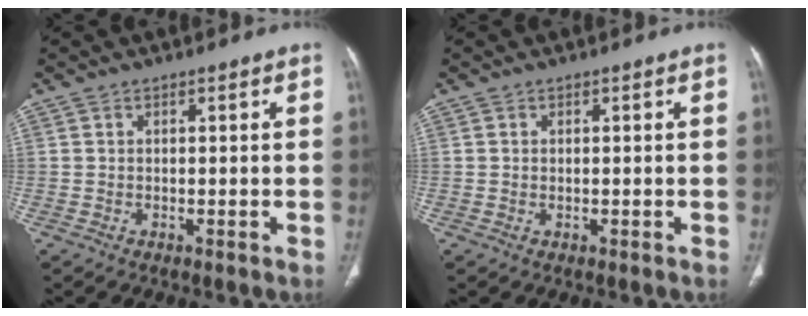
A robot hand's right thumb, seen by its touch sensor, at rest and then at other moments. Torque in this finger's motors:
{"motor_torque": [0.31, -0.03, -0.10, 0.06, 0.01]}